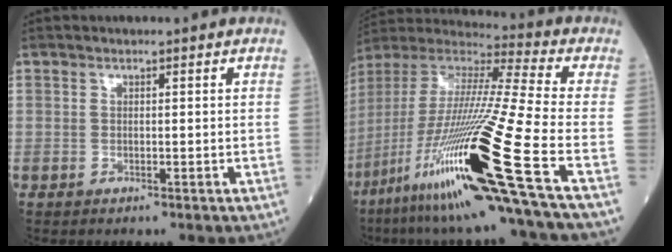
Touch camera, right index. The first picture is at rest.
{"total": 28.6, "force": [-12.4, -0.3, 25.8], "torque": [-0.500, -0.058, -0.231]}